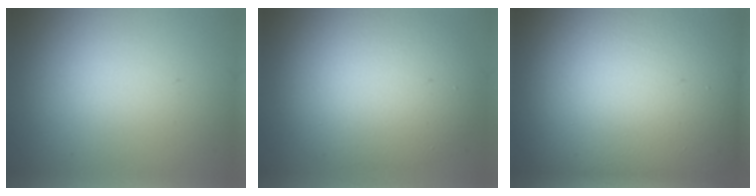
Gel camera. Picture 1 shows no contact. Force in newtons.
{"total": 8.8, "press": 8.8, "slide": 0.7}
{"total": 21.0, "press": 21.0, "slide": 0.8}